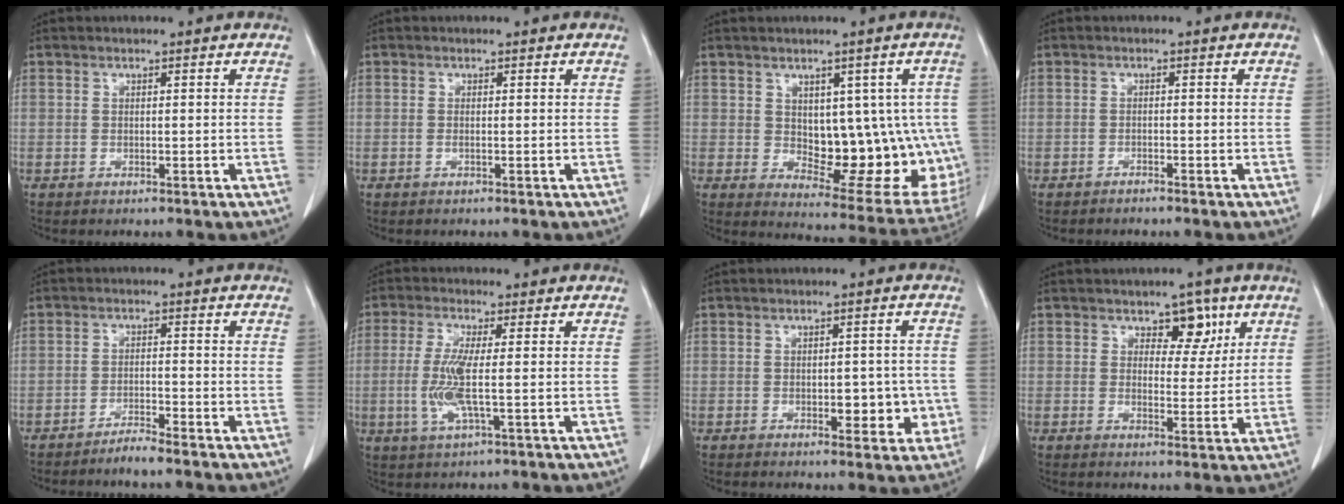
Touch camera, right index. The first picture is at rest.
{"total": 0.0}
{"total": 15.6, "force": [-0.1, 8.3, 13.2], "torque": [-0.130, 0.009, 0.026]}
{"total": 1.4, "force": [-1.2, -0.1, 0.6], "torque": [-0.010, 0.001, -0.016]}
{"total": 2.8, "force": [-2.5, -0.3, 1.3], "torque": [-0.026, -0.004, -0.049]}
{"total": 6.1, "force": [-0.6, 0.6, 6.0], "torque": [-0.136, -0.007, -0.012]}
{"total": 5.1, "force": [-1.0, 2.7, 4.2], "torque": [-0.036, 0.006, -0.005]}
{"total": 5.1, "force": [2.8, 3.0, 3.0], "torque": [-0.029, 0.002, 0.040]}